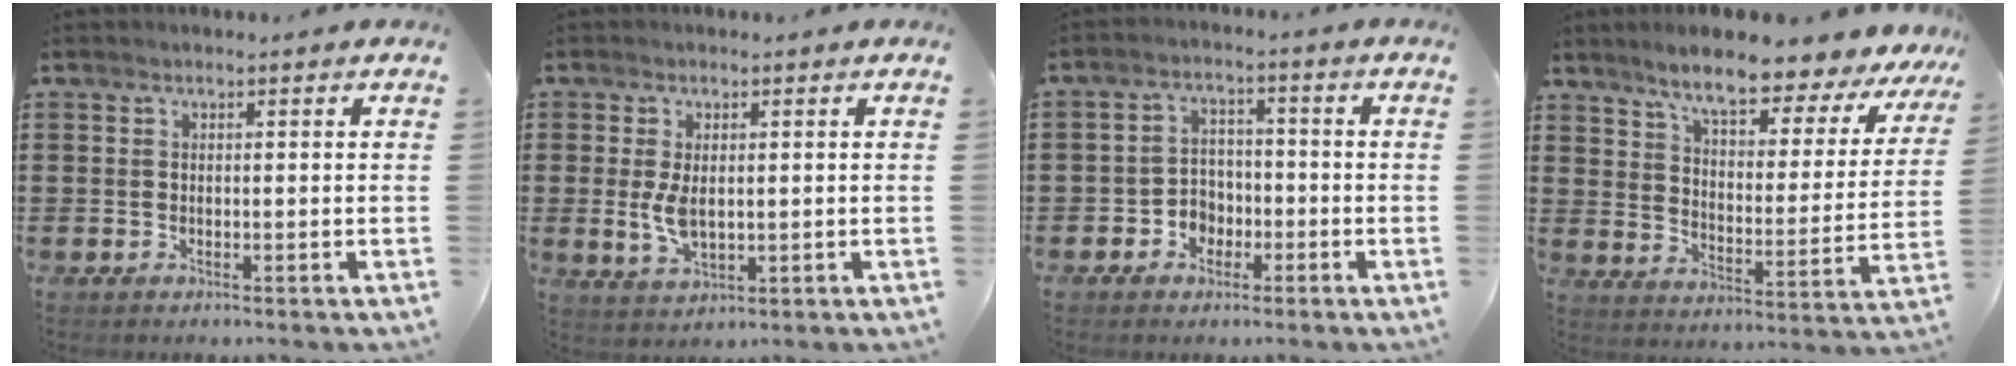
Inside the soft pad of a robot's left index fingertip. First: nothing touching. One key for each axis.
{"total": 4.5, "fx": 0.1, "fy": 2.4, "fz": 3.8, "tx": -0.096, "ty": -0.003, "tz": -0.004}
{"total": 4.0, "fx": -2.2, "fy": 3.1, "fz": 1.1, "tx": -0.029, "ty": 0.011, "tz": -0.047}
{"total": 8.2, "fx": 7.1, "fy": 0.7, "fz": 4.0, "tx": -0.092, "ty": -0.044, "tz": 0.114}